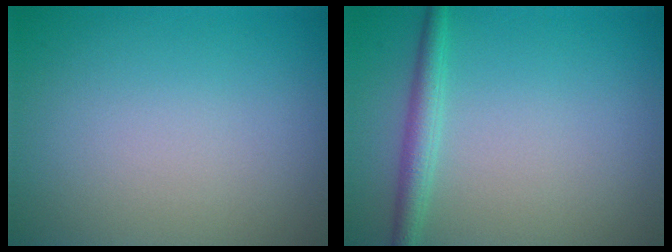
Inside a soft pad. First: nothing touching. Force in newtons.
{"total": 2.2, "press": 2.2, "slide": 0.1}